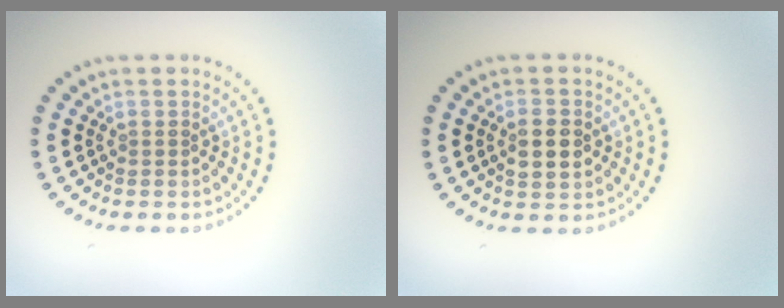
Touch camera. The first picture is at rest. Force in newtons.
{"total": 2.3, "press": 2.3, "slide": 0.2}